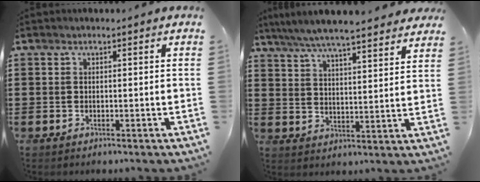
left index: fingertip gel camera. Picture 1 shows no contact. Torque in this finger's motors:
{"motor_torque": [2.14, 0.00, 1.05, 0.21]}